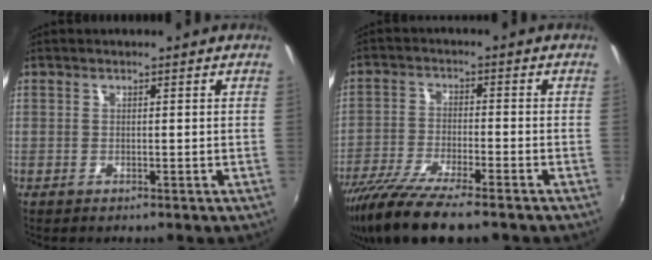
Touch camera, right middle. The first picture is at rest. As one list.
[{"total": 12.6, "force": [-9.9, 2.0, 7.7], "torque": [-0.168, -0.041, -0.180]}]